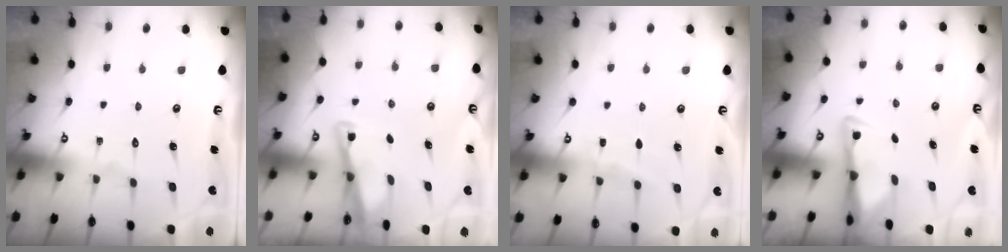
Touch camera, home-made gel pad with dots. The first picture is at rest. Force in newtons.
{"total": 2.9, "press": 2.9, "slide": 0.4}
{"total": 2.8, "press": 2.8, "slide": 0.4}
{"total": 2.9, "press": 2.9, "slide": 0.5}